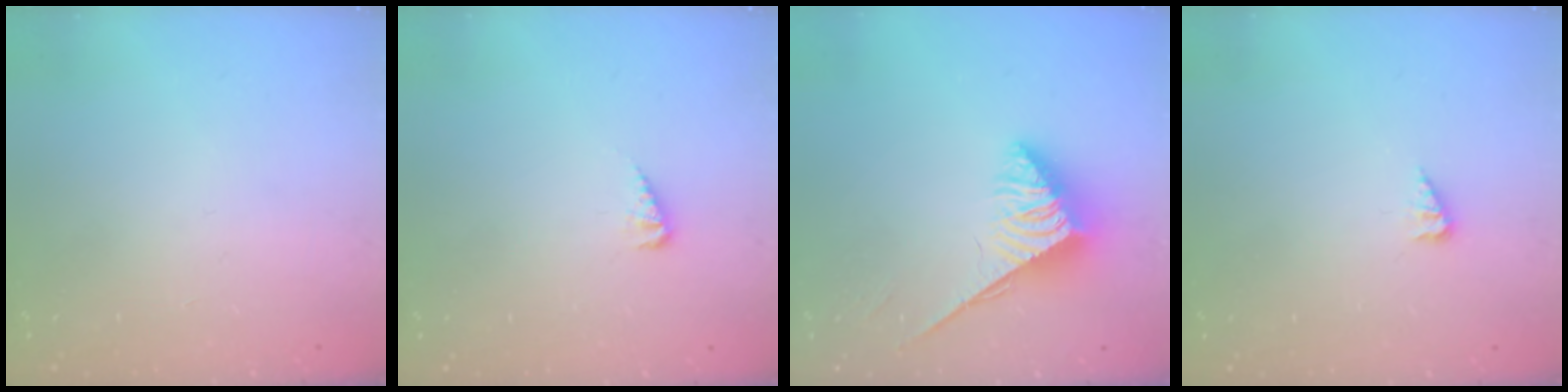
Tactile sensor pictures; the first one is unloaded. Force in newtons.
{"total": 3.3, "press": 3.3, "slide": 0.4}
{"total": 3.7, "press": 3.7, "slide": 0.6}
{"total": 2.9, "press": 2.9, "slide": 0.5}